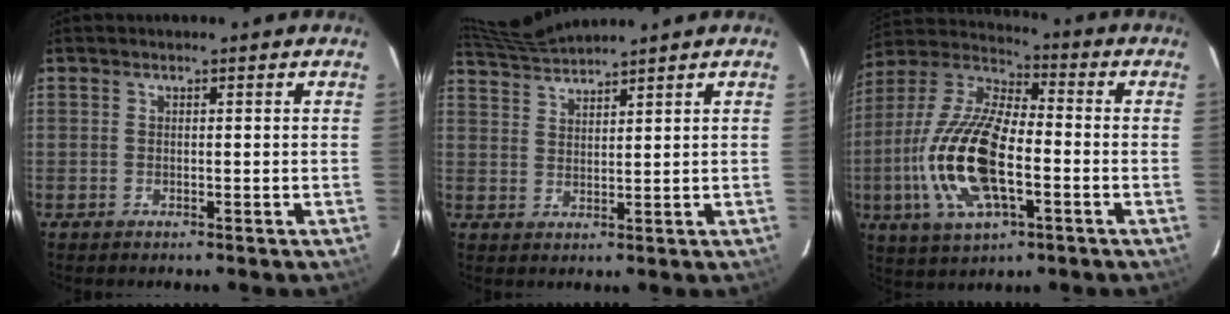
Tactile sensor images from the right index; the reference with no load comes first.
{"total": 6.4, "force": [6.2, -1.5, 0.5], "torque": [-0.017, -0.009, 0.118]}
{"total": 19.3, "force": [-4.5, 7.8, 17.0], "torque": [-0.364, -0.007, -0.089]}